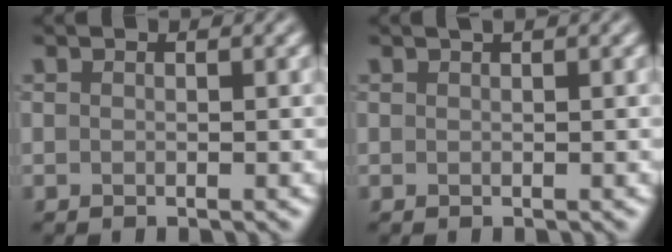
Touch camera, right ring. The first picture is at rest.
{"total": 0.8, "force": [0.5, 0.2, 0.6], "torque": [-0.004, 0.002, 0.007]}